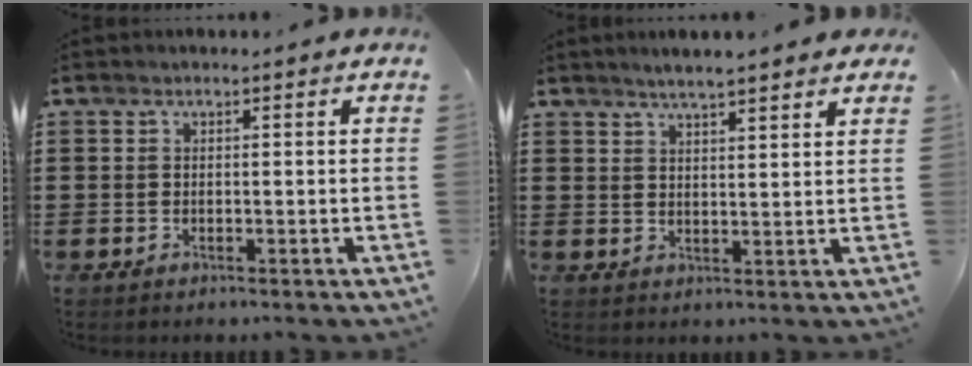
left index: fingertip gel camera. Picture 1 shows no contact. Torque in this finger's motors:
{"motor_torque": [1.10, -1.04, 0.56, 0.13]}